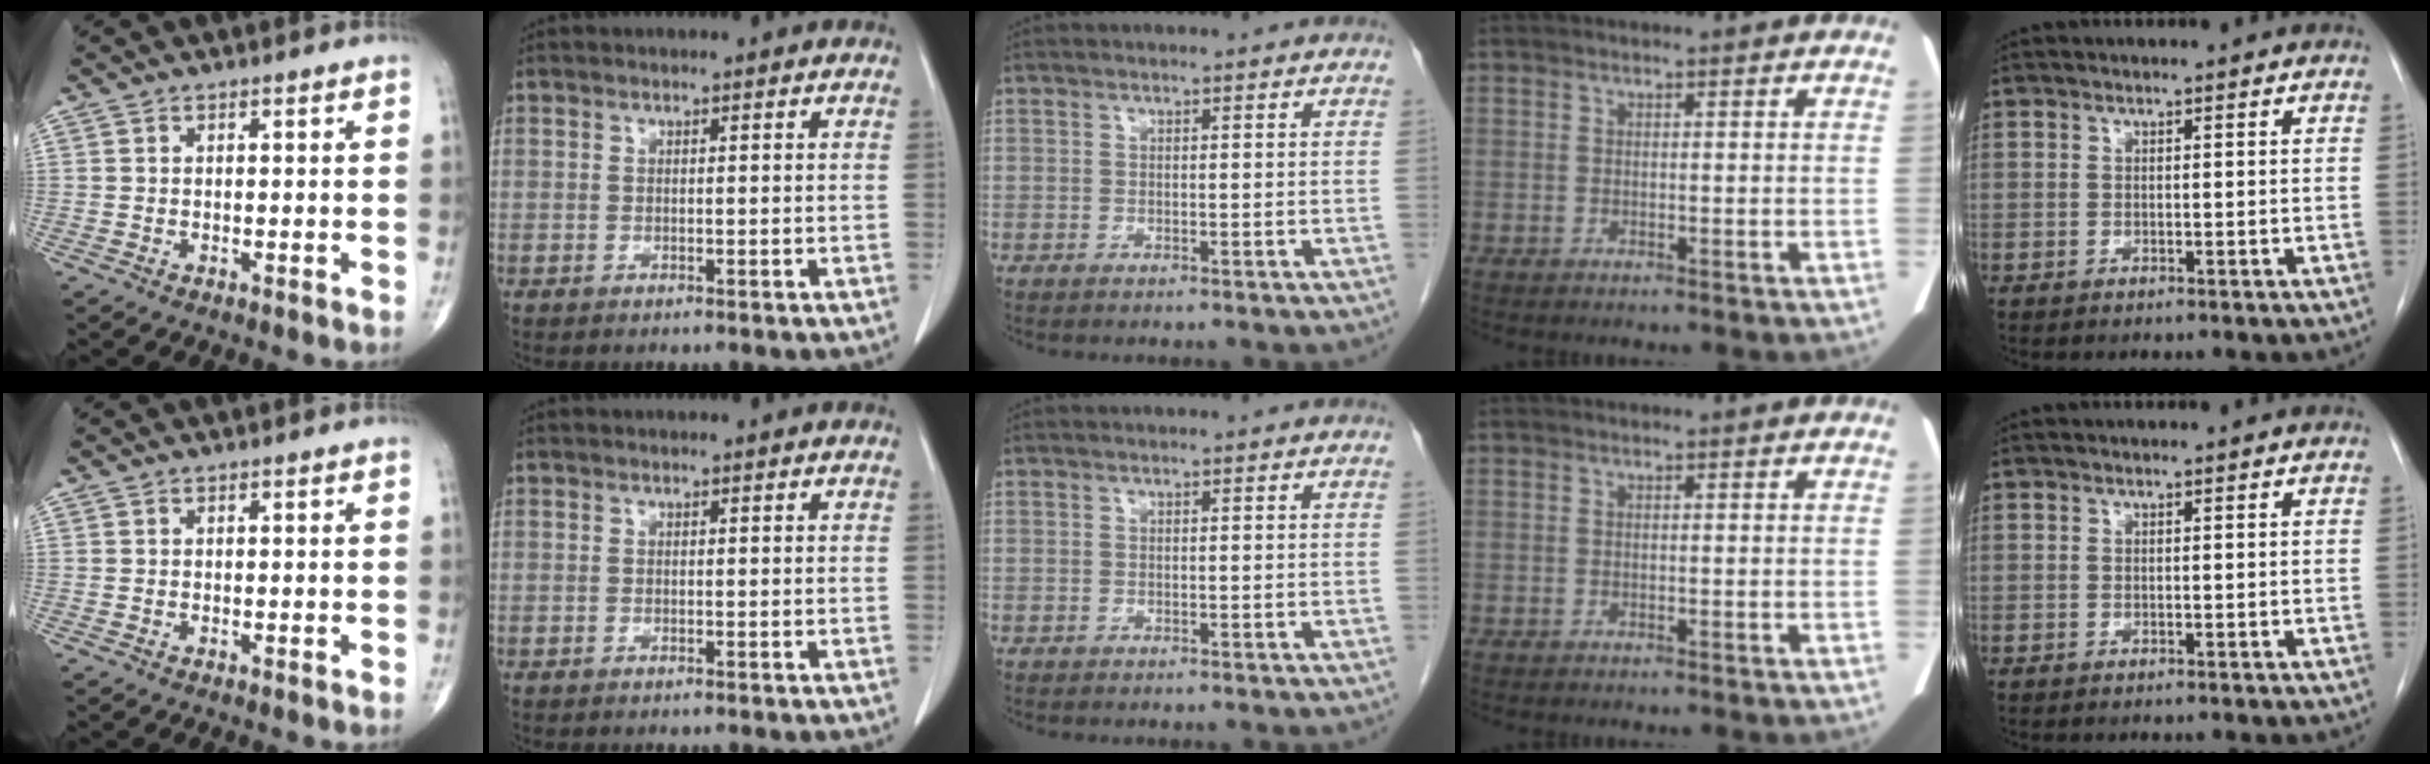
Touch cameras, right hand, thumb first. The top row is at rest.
{}